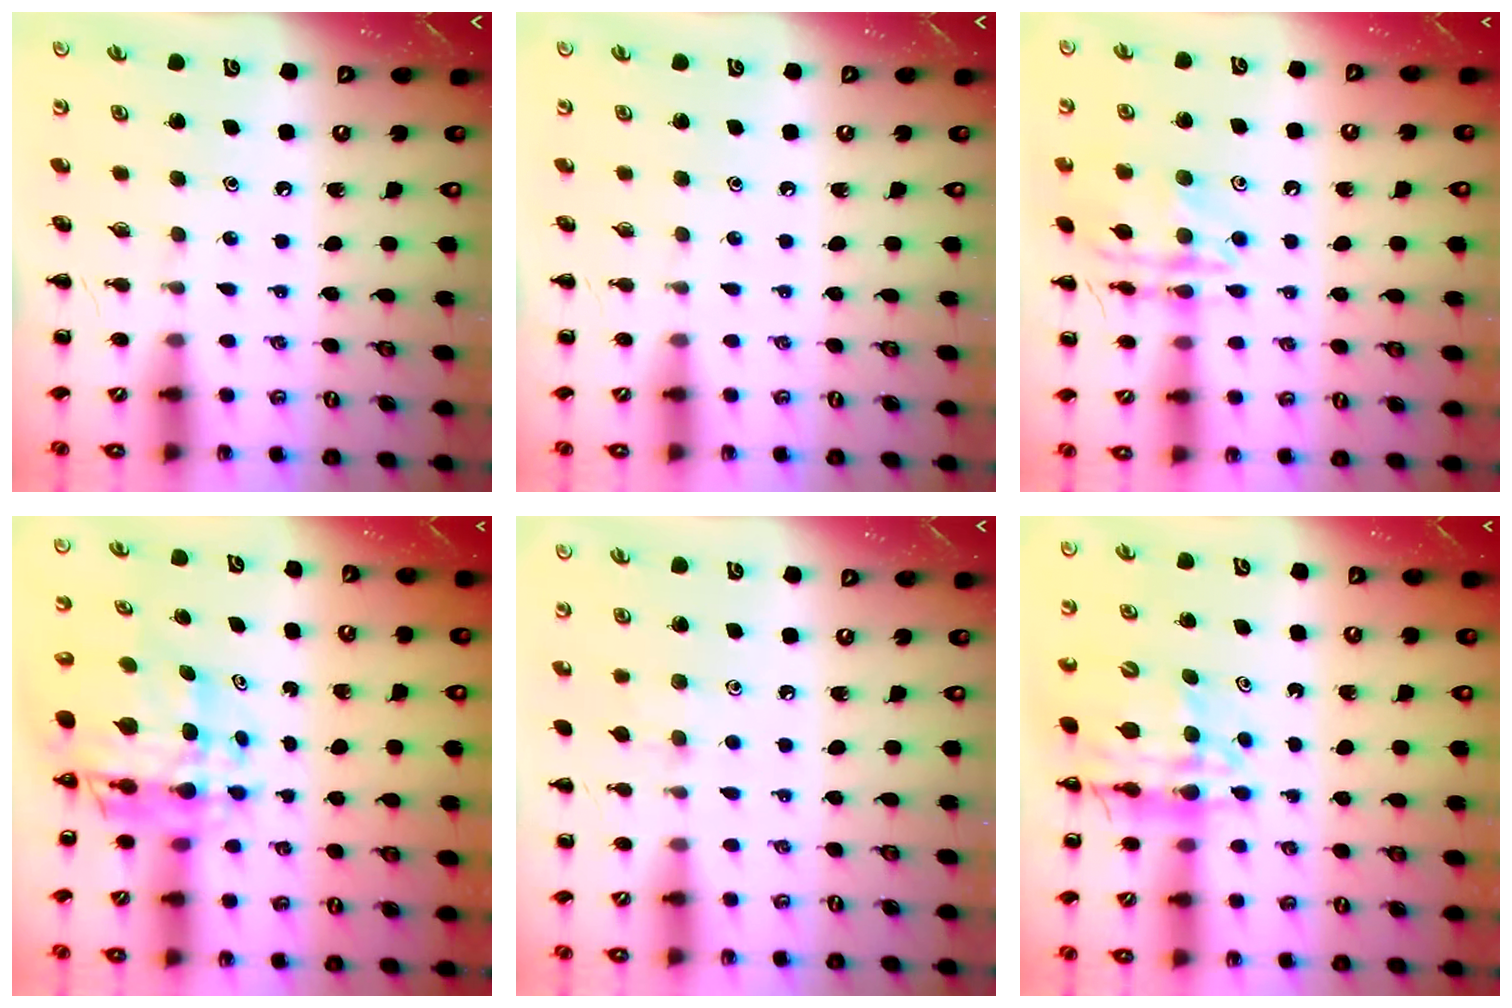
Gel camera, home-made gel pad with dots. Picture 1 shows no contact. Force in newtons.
{"total": 0.0}
{"total": 15.2, "press": 15.2, "slide": 0.8}
{"total": 9.3, "press": 8.9, "slide": 2.9}
{"total": 4.7, "press": 4.4, "slide": 1.7}
{"total": 11.6, "press": 11.1, "slide": 3.3}